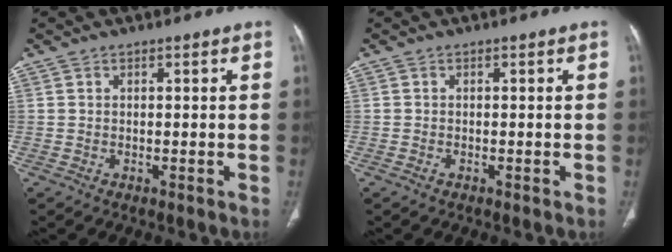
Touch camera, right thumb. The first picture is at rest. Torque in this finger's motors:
{"motor_torque": [-0.18, -0.18, -0.22, 0.32, -0.02]}